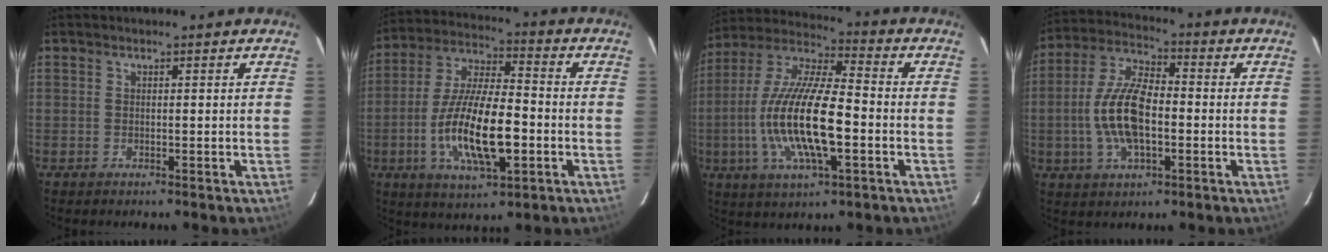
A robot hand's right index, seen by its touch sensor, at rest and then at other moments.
{"total": 16.8, "force": [-4.5, 5.6, 15.2], "torque": [-0.302, -0.010, -0.080]}
{"total": 18.4, "force": [-3.8, 5.3, 17.2], "torque": [-0.341, -0.008, -0.075]}
{"total": 12.3, "force": [-2.1, 5.3, 10.9], "torque": [-0.227, 0.006, -0.039]}